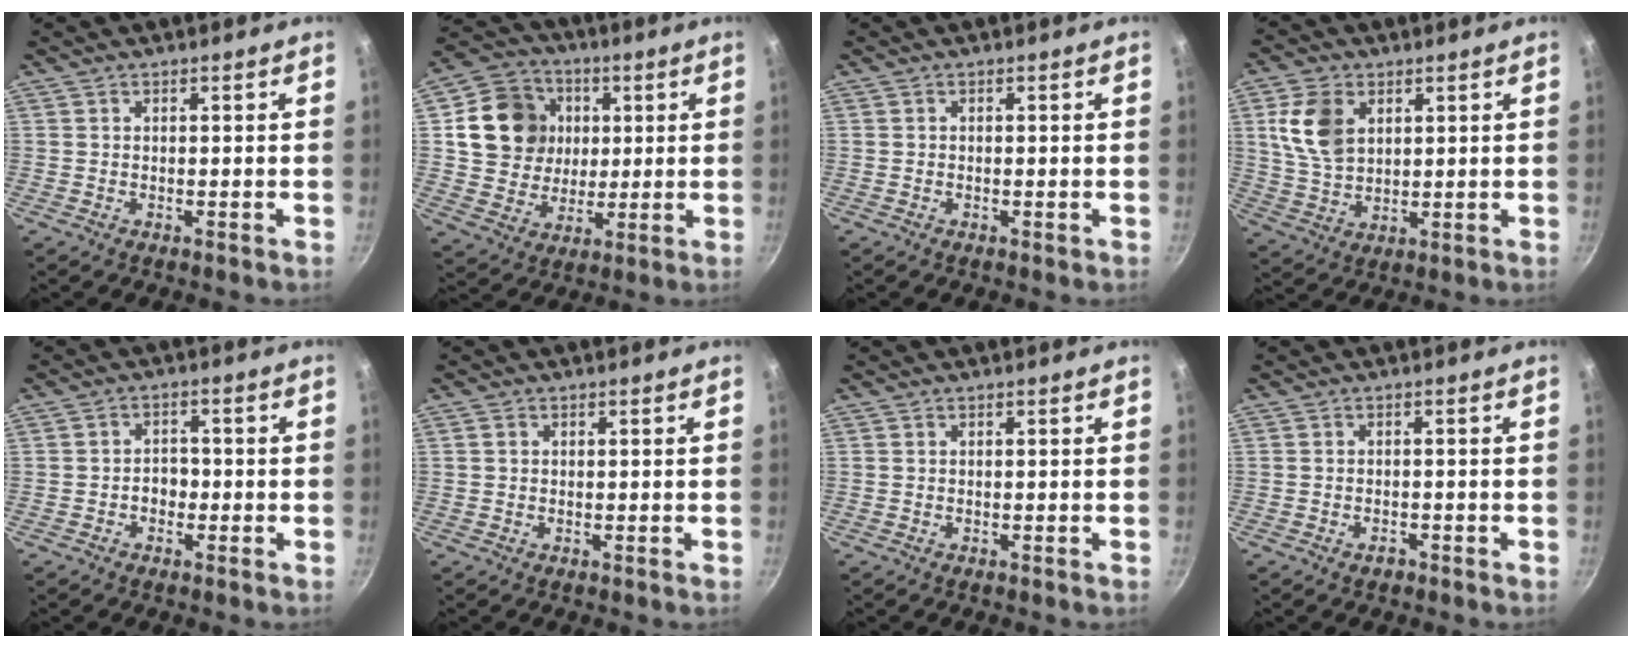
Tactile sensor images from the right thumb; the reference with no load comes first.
{"total": 15.5, "force": [3.1, 13.6, 6.8], "torque": [-0.095, 0.007, 0.052]}
{"total": 0.0}
{"total": 10.1, "force": [3.3, 6.8, 6.6], "torque": [-0.115, -0.015, 0.068]}
{"total": 3.1, "force": [-1.0, 2.4, 1.7], "torque": [-0.003, 0.015, -0.017]}
{"total": 0.9, "force": [0.2, 0.8, 0.4], "torque": [-0.005, 0.003, 0.002]}
{"total": 0.0}
{"total": 1.5, "force": [-1.0, 1.0, 0.6], "torque": [-0.008, 0.011, -0.013]}